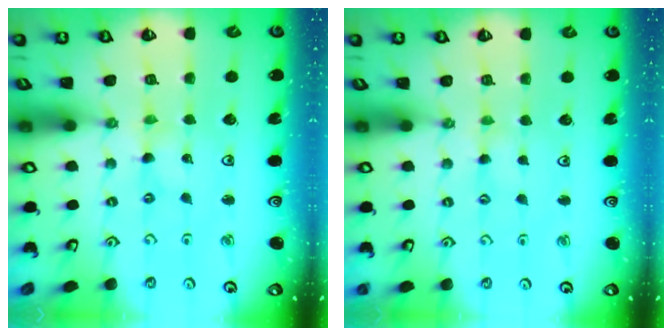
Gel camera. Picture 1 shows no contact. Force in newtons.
{"total": 1.2, "press": 1.2, "slide": 0.3}